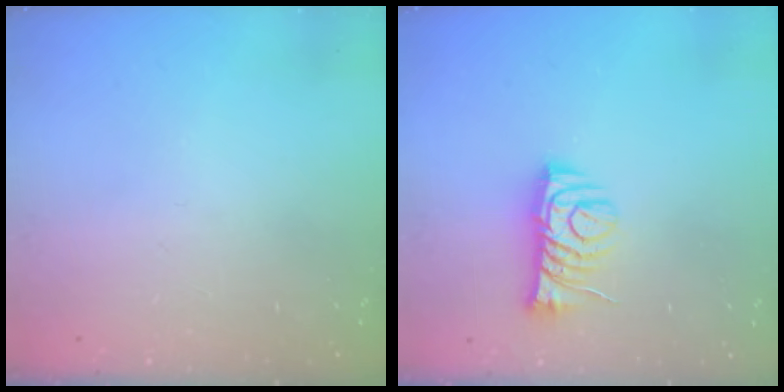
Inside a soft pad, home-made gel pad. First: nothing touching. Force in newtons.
{"total": 9.9, "press": 9.8, "slide": 0.8}